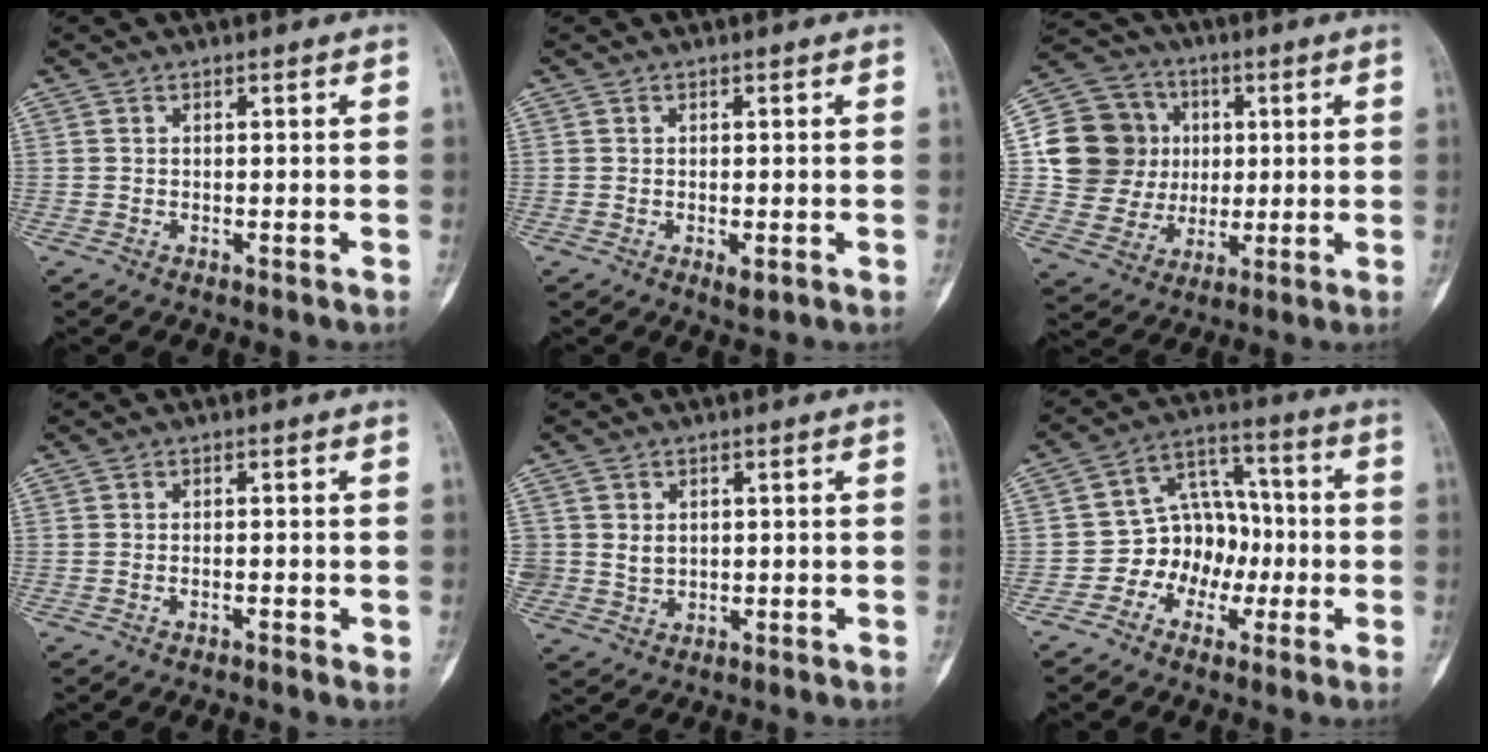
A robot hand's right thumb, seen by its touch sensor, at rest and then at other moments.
{"total": 1.9, "force": [-0.5, 0.8, 1.7], "torque": [-0.025, -0.005, -0.004]}
{"total": 16.0, "force": [2.2, 14.9, 5.6], "torque": [-0.069, 0.018, 0.048]}
{"total": 1.3, "force": [-0.4, 0.5, 1.1], "torque": [-0.020, 0.004, -0.007]}
{"total": 3.3, "force": [0.7, 2.9, 1.5], "torque": [-0.014, -0.006, 0.020]}
{"total": 10.2, "force": [-2.7, 8.6, 4.7], "torque": [-0.021, 0.050, -0.057]}